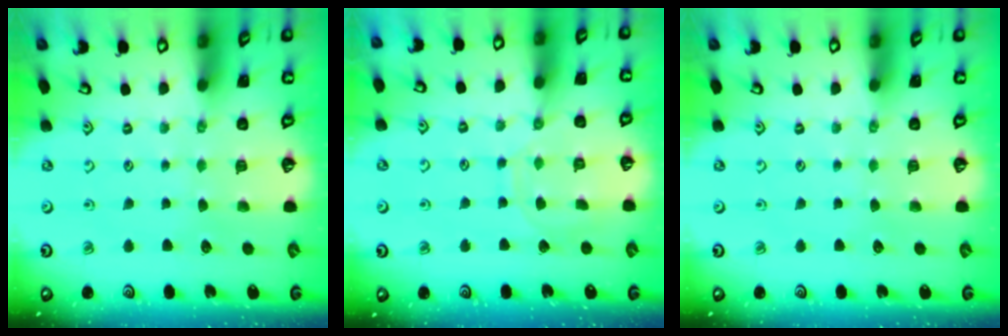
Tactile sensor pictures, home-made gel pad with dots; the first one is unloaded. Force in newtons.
{"total": 7.8, "press": 7.8, "slide": 0.9}
{"total": 0.0}